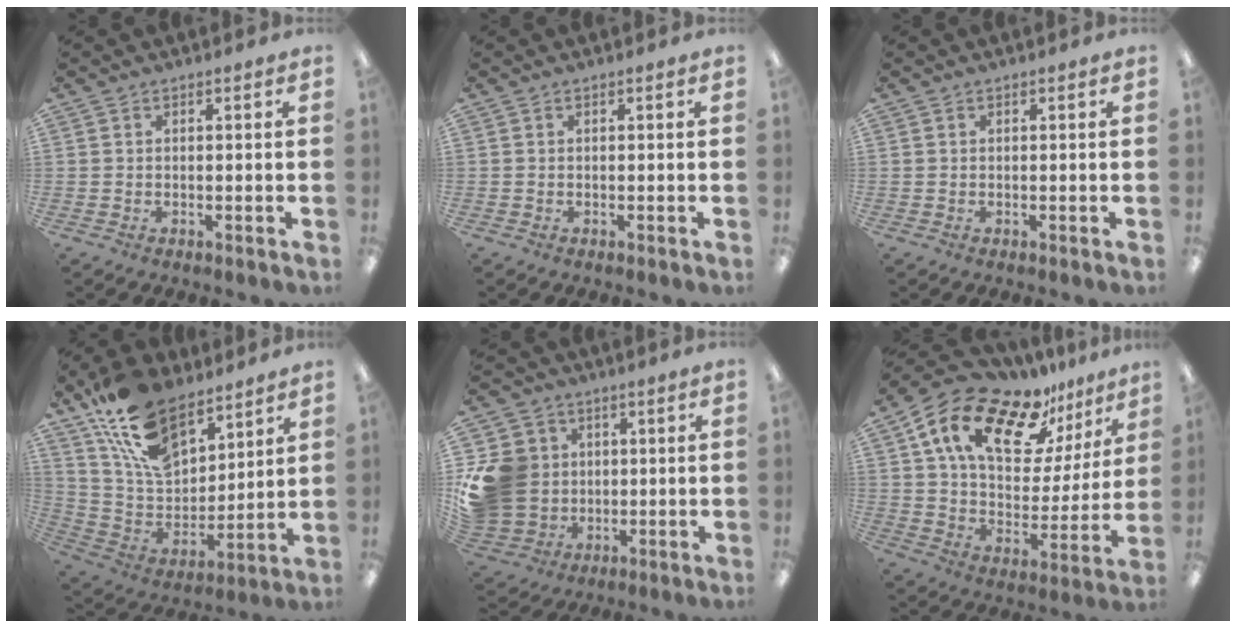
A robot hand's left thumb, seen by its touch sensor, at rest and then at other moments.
{"total": 0.0}
{"total": 0.0}
{"total": 19.6, "force": [13.4, 10.0, 10.1], "torque": [-0.204, -0.065, 0.251]}
{"total": 14.8, "force": [1.8, 13.3, 6.2], "torque": [-0.151, 0.006, 0.041]}
{"total": 19.6, "force": [13.5, 9.4, 10.6], "torque": [-0.196, -0.081, 0.238]}